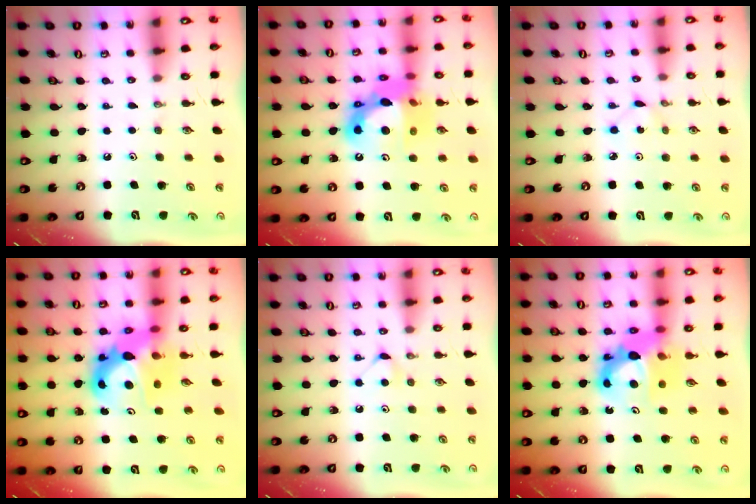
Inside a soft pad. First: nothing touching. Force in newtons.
{"total": 18.0, "press": 17.9, "slide": 1.5}
{"total": 1.3, "press": 1.2, "slide": 0.1}
{"total": 11.0, "press": 11.0, "slide": 0.8}
{"total": 3.7, "press": 3.7, "slide": 0.4}
{"total": 13.6, "press": 13.5, "slide": 1.6}